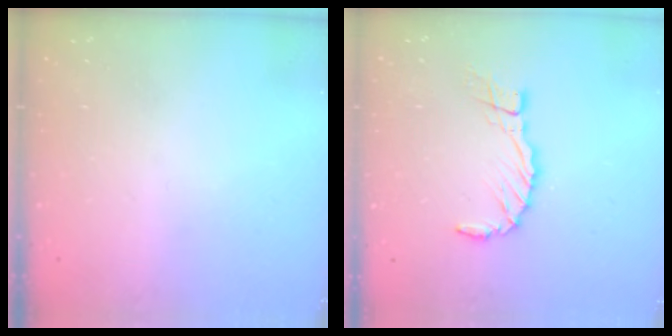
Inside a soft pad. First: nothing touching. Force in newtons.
{"total": 8.1, "press": 8.0, "slide": 1.5}